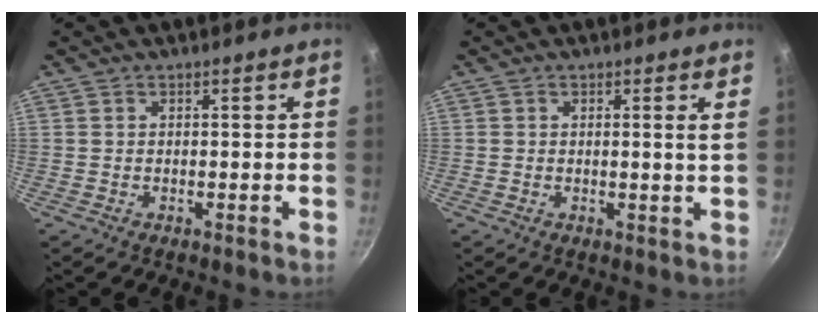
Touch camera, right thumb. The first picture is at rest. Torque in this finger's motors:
{"motor_torque": [-0.17, -0.25, 0.46, 0.21, 0.06]}